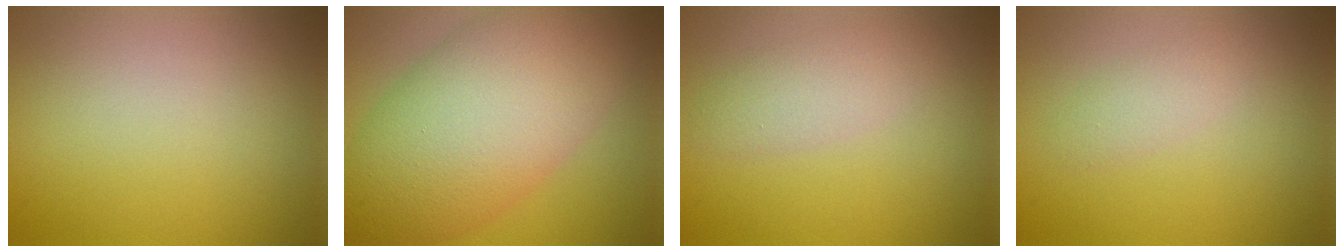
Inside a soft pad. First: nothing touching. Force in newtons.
{"total": 12.7, "press": 12.7, "slide": 0.2}
{"total": 2.4, "press": 2.4, "slide": 0.1}
{"total": 1.5, "press": 1.5, "slide": 0.0}